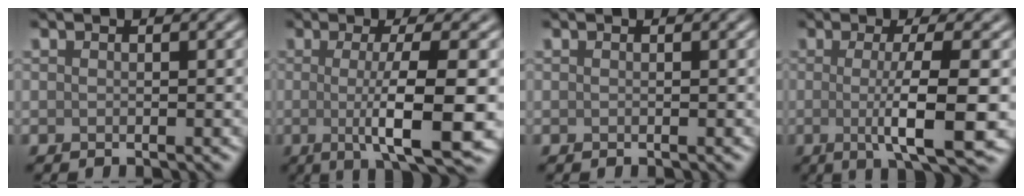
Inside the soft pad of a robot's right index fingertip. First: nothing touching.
{"total": 8.2, "force": [-0.8, 1.7, 8.0], "torque": [-0.118, -0.011, -0.012]}
{"total": 0.0}
{"total": 7.3, "force": [-0.8, 1.5, 7.1], "torque": [-0.108, -0.011, -0.012]}